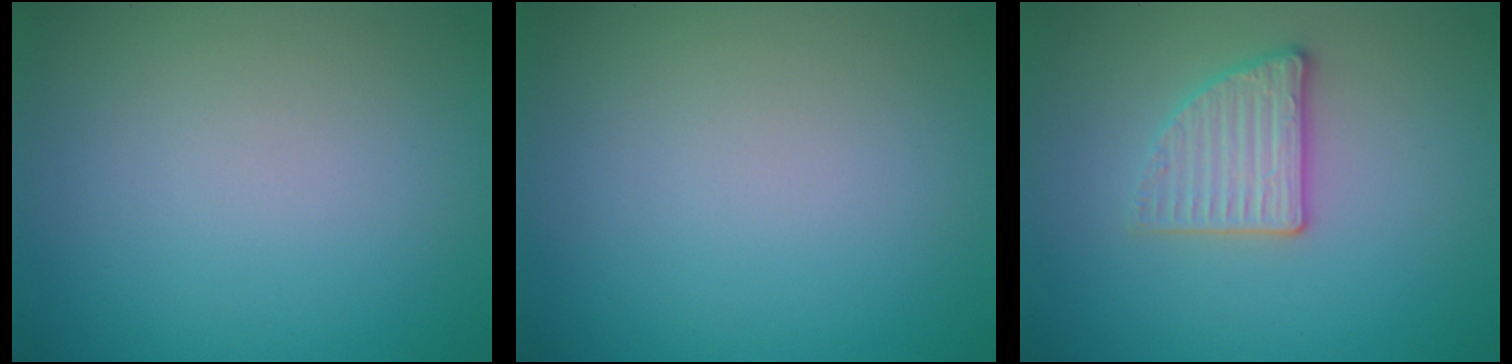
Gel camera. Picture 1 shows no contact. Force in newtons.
{"total": 0.0}
{"total": 2.8, "press": 2.7, "slide": 0.9}